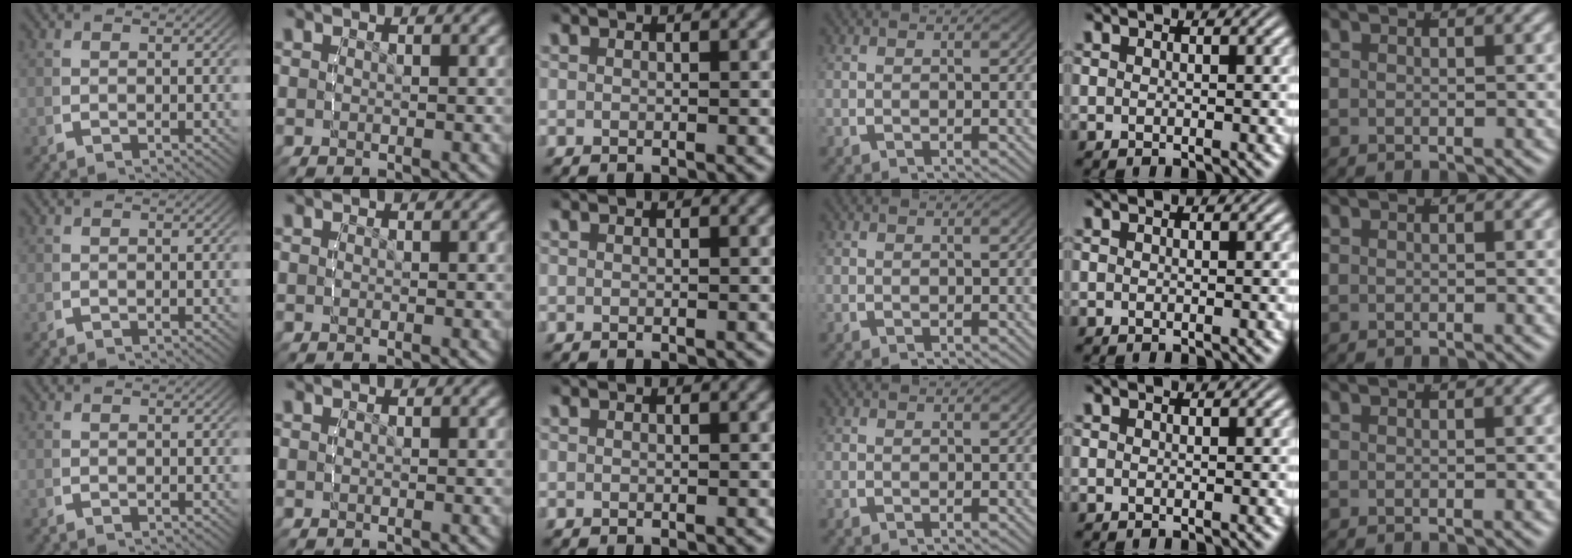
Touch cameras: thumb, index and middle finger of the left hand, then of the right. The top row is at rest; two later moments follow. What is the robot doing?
{"motion": "lift_and_place", "object": "bottle"}